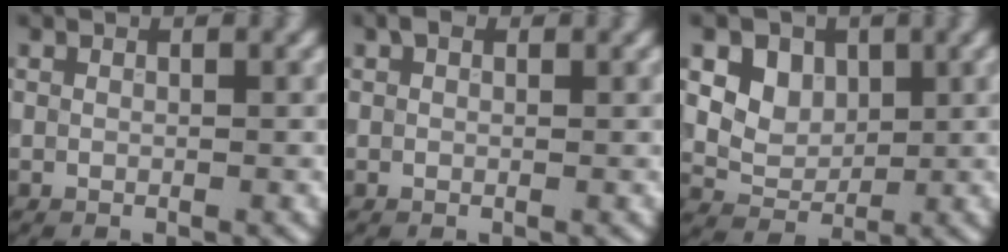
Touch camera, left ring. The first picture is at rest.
{"total": 0.8, "force": [0.4, 0.4, 0.5], "torque": [-0.006, 0.004, 0.004]}
{"total": 5.7, "force": [2.4, 4.4, 2.6], "torque": [-0.056, 0.004, 0.051]}